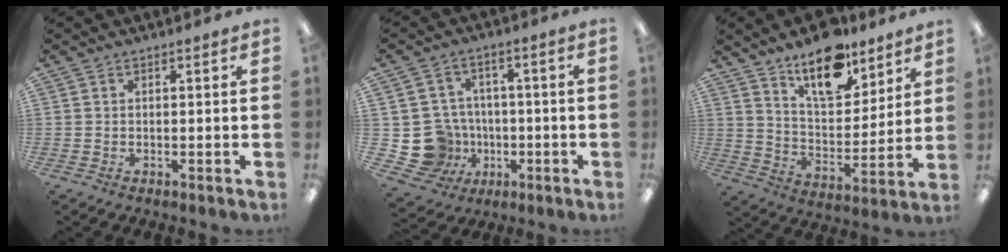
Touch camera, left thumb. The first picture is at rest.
{"total": 11.3, "force": [-2.4, 10.7, 2.8], "torque": [-0.080, 0.021, -0.028]}
{"total": 15.8, "force": [11.9, 7.0, 7.8], "torque": [-0.123, -0.070, 0.210]}